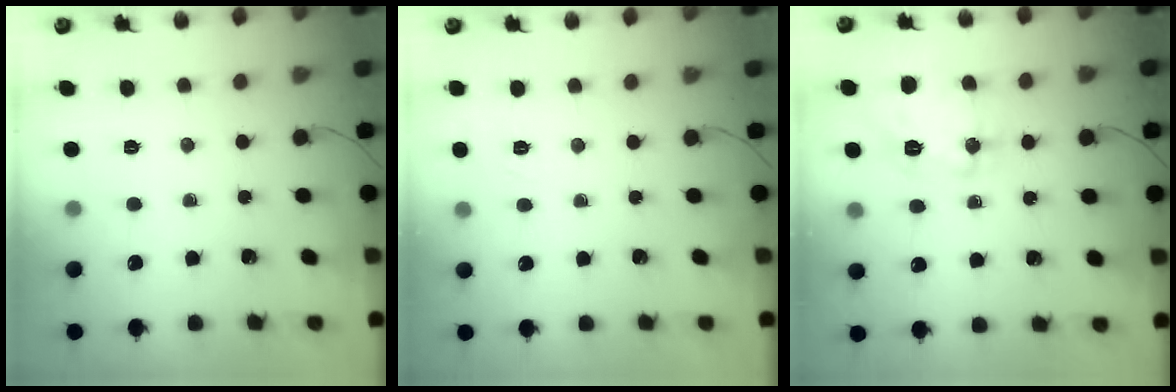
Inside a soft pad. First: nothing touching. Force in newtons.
{"total": 1.7, "press": 0.3, "slide": 1.6}
{"total": 15.1, "press": 15.1, "slide": 0.9}